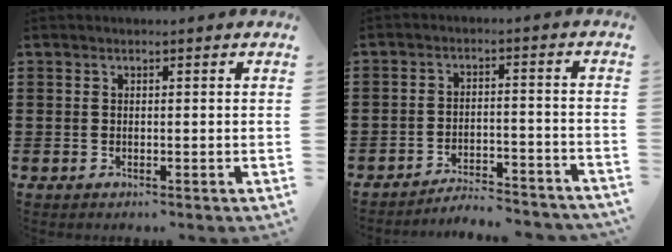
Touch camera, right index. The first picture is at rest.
{"total": 4.4, "force": [-4.3, 0.1, 0.8], "torque": [-0.019, 0.001, -0.088]}